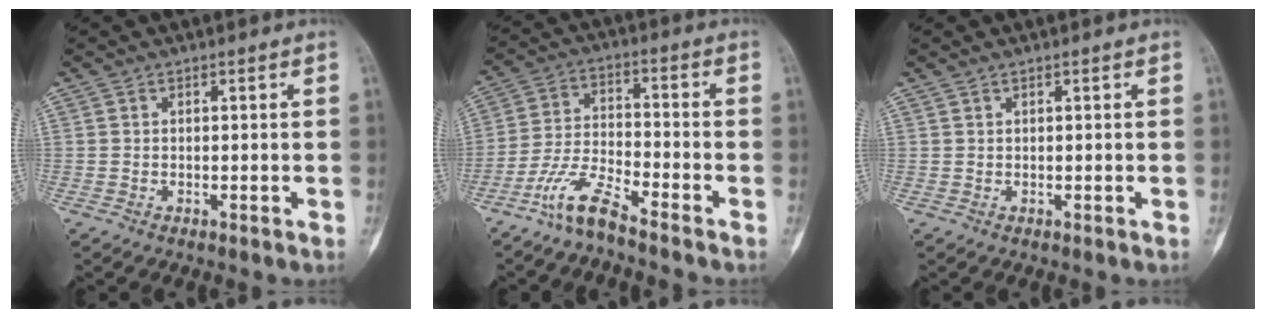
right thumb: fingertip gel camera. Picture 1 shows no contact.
{"total": 7.7, "force": [-6.2, 1.3, 4.3], "torque": [-0.092, 0.043, -0.131]}
{"total": 0.7, "force": [0.6, 0.2, 0.3], "torque": [0.001, -0.001, 0.012]}